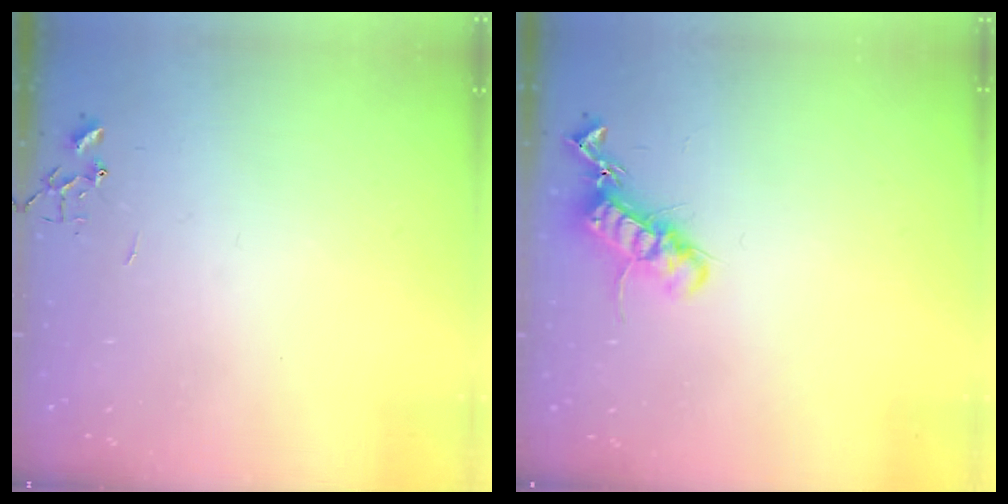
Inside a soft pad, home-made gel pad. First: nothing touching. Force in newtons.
{"total": 13.3, "press": 13.3, "slide": 0.3}